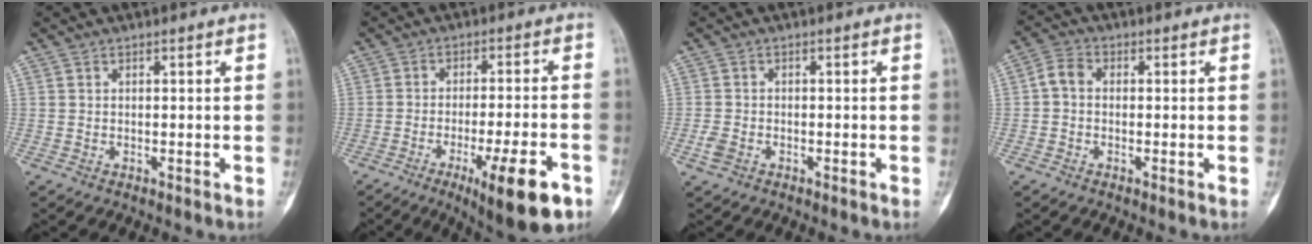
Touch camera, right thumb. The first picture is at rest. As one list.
[{"total": 13.9, "force": [-6.6, 3.0, 11.8], "torque": [-0.172, 0.015, -0.089]}, {"total": 2.3, "force": [-1.1, 1.5, 1.4], "torque": [-0.038, 0.005, -0.020]}, {"total": 3.6, "force": [-0.2, 2.7, 2.4], "torque": [-0.041, 0.011, -0.016]}]